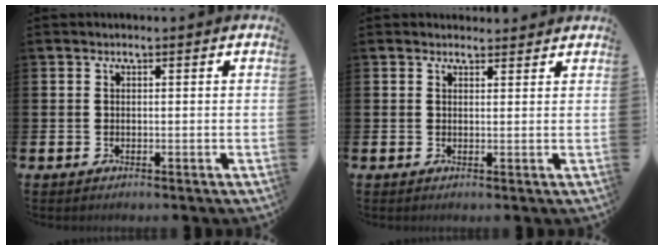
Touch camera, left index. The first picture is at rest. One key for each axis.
{"total": 1.5, "fx": 1.5, "fy": 0.4, "fz": -0.1, "tx": 0.008, "ty": -0.004, "tz": 0.025}